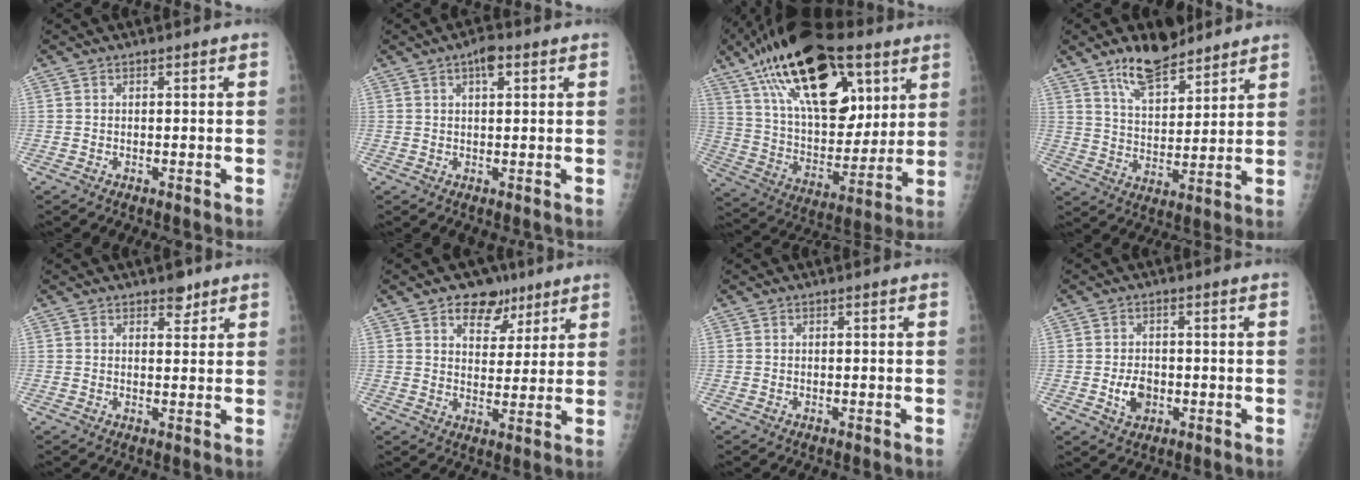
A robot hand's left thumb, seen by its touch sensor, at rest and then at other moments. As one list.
[{"total": 3.6, "force": [1.8, 1.5, 2.8], "torque": [-0.035, -0.002, 0.025]}, {"total": 29.2, "force": [14.7, 15.0, 20.3], "torque": [-0.322, -0.017, 0.246]}, {"total": 11.6, "force": [8.6, 4.7, 6.2], "torque": [-0.080, -0.054, 0.154]}, {"total": 2.8, "force": [2.0, 1.5, 1.3], "torque": [-0.001, -0.011, 0.028]}, {"total": 8.5, "force": [5.4, 5.7, 3.3], "torque": [-0.012, -0.022, 0.079]}, {"total": 0.0}, {"total": 4.4, "force": [-1.0, 3.2, 2.8], "torque": [-0.037, 0.001, -0.013]}]